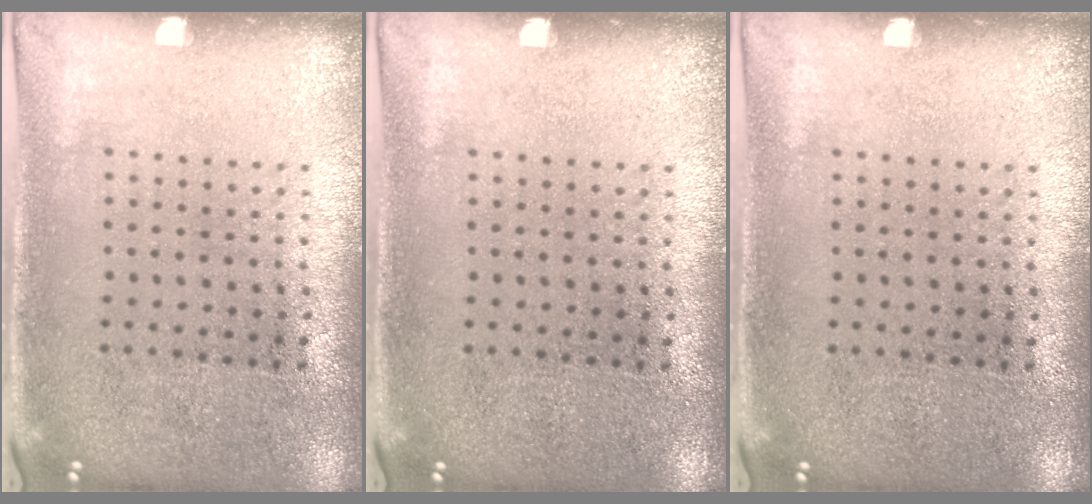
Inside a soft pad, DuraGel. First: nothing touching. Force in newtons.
{"total": 0.0}
{"total": 0.0}